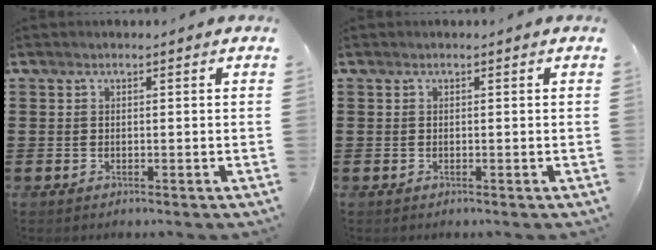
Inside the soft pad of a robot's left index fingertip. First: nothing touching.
{"total": 0.0}